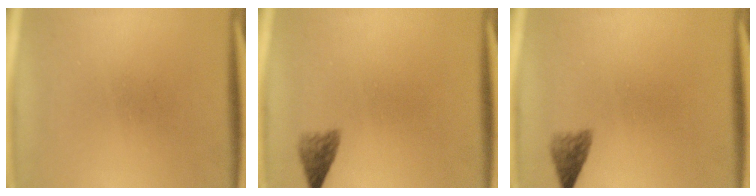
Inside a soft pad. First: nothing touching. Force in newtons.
{"total": 2.3}
{"total": 2.3}